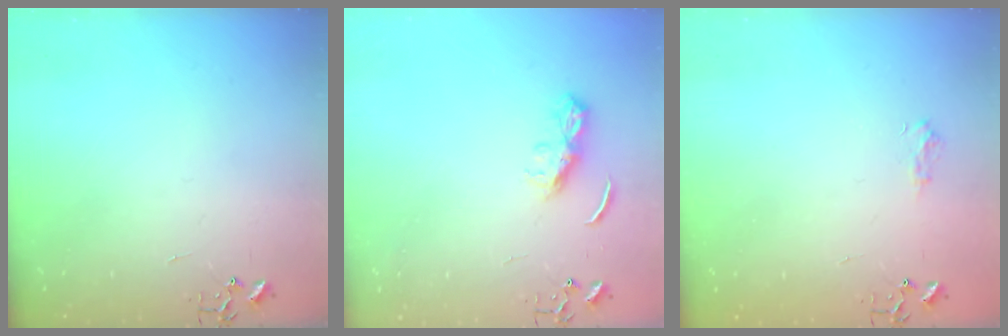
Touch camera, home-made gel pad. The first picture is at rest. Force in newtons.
{"total": 6.7, "press": 6.7, "slide": 0.6}
{"total": 6.6, "press": 6.6, "slide": 0.8}